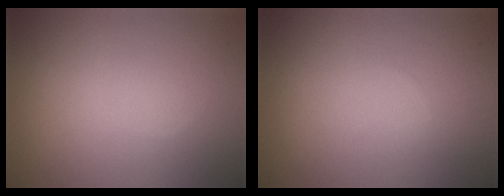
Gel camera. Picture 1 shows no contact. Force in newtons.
{"total": 0.0}